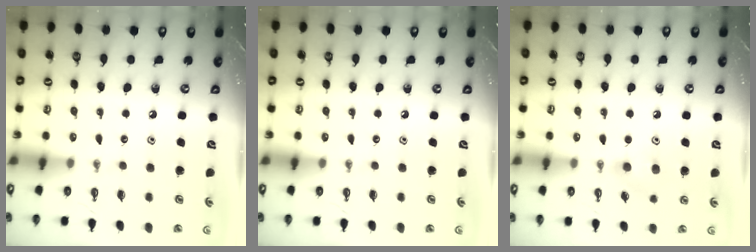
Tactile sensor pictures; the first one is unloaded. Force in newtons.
{"total": 0.0}
{"total": 5.2, "press": 5.0, "slide": 1.2}